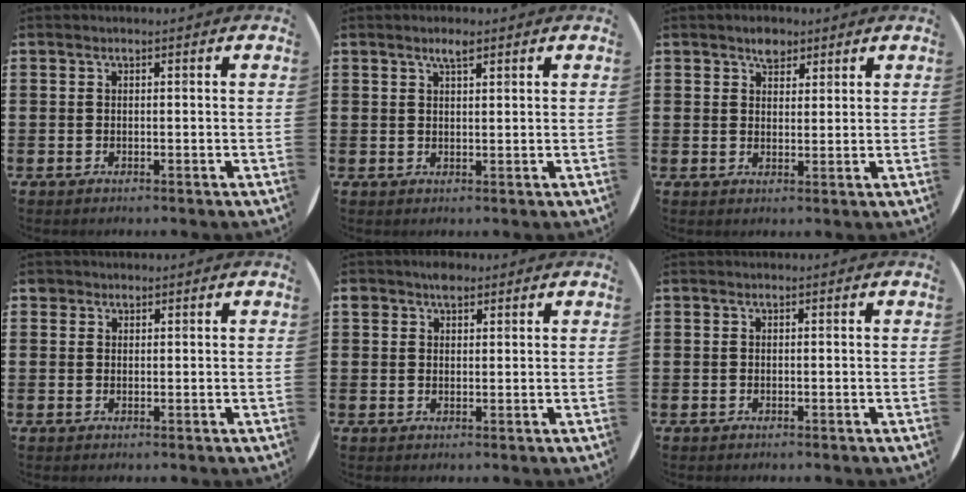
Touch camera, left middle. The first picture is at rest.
{"total": 2.1, "force": [1.7, 0.4, 1.2], "torque": [-0.025, 0.005, 0.029]}
{"total": 2.6, "force": [2.1, 1.5, 0.7], "torque": [0.002, -0.003, 0.036]}
{"total": 1.1, "force": [1.0, 0.6, 0.0], "torque": [-0.001, 0.003, 0.019]}
{"total": 2.5, "force": [2.0, 1.4, 0.6], "torque": [-0.005, 0.003, 0.036]}
{"total": 0.0}